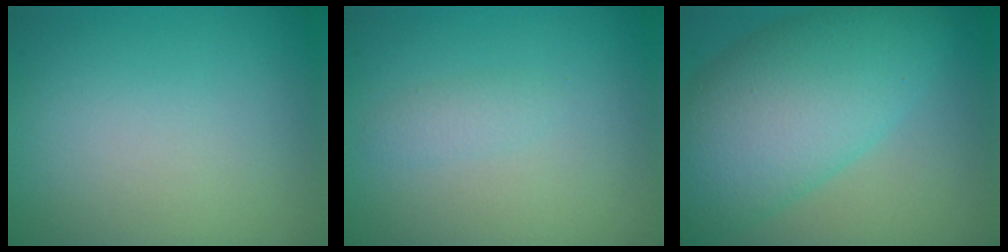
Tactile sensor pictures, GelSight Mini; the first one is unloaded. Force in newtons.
{"total": 0.9, "press": 0.9, "slide": 0.0}
{"total": 9.4, "press": 9.4, "slide": 0.2}